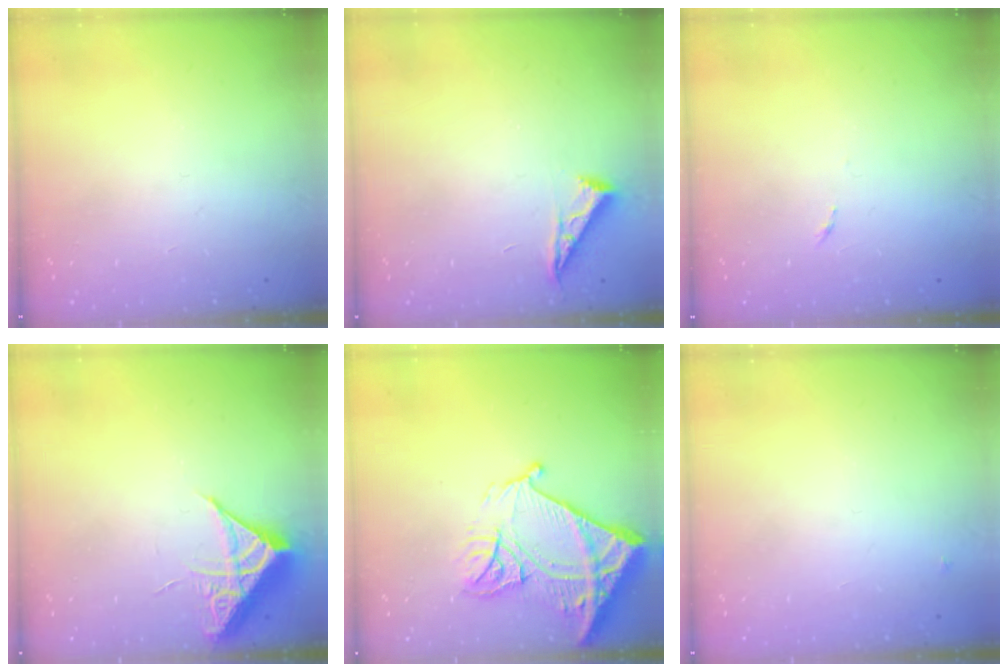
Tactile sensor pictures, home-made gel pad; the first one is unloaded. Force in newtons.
{"total": 5.0, "press": 5.0, "slide": 0.7}
{"total": 2.6, "press": 2.6, "slide": 0.4}
{"total": 6.4, "press": 6.4, "slide": 0.4}
{"total": 19.3, "press": 19.2, "slide": 2.2}
{"total": 2.6, "press": 2.6, "slide": 0.2}